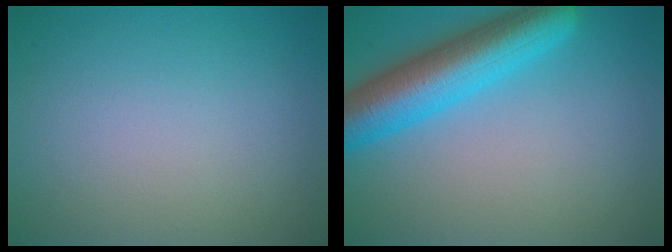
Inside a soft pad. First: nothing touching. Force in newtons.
{"total": 7.6, "press": 7.6, "slide": 0.3}